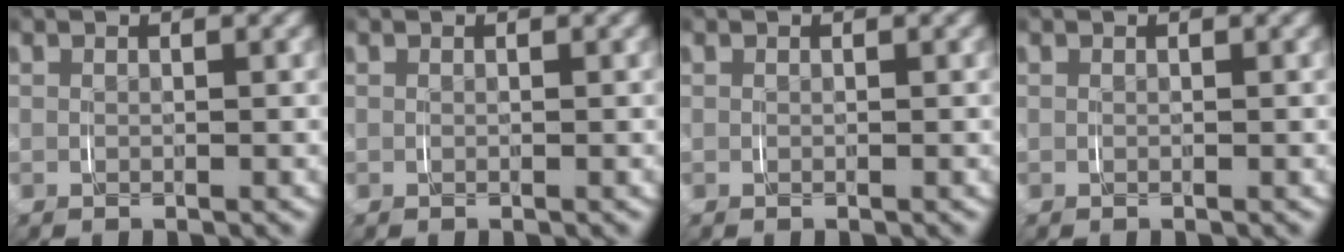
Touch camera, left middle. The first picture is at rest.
{"total": 0.0}
{"total": 0.0}
{"total": 0.0}